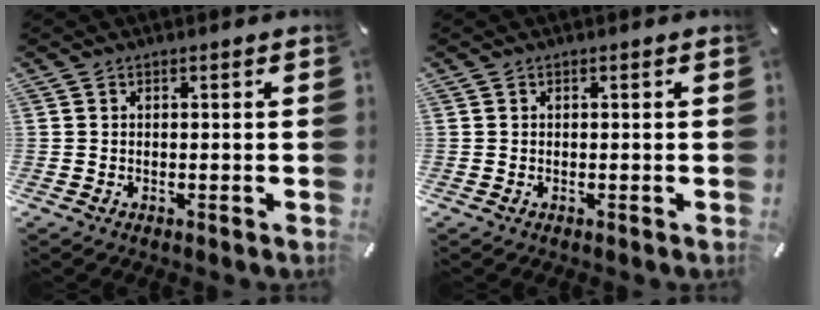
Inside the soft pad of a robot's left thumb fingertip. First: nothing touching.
{"total": 0.0}